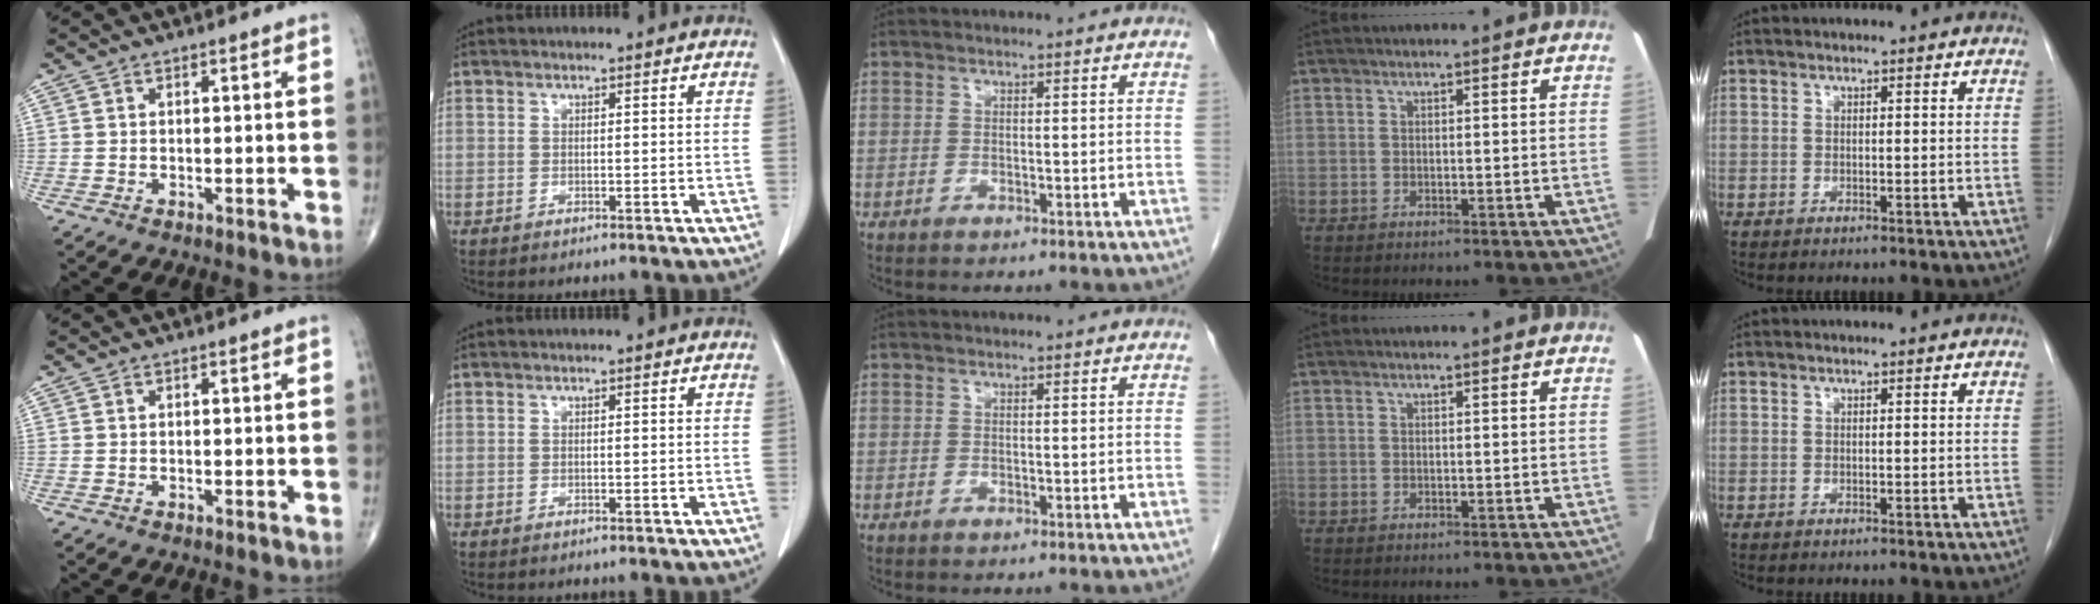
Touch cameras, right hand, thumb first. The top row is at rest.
{}